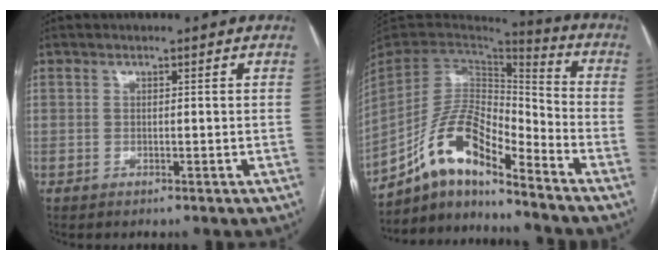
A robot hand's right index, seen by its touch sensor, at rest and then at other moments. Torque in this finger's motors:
{"motor_torque": [0.97, -1.17, 0.95, 0.21]}